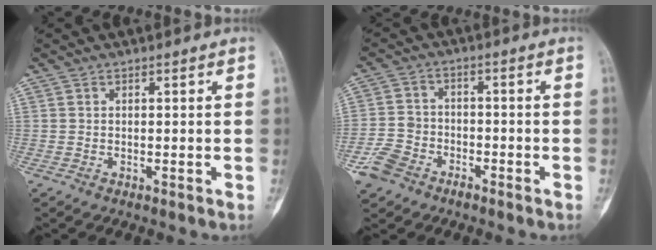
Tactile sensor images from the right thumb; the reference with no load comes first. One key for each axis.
{"total": 7.3, "fx": -4.4, "fy": 5.0, "fz": 2.9, "tx": -0.052, "ty": 0.024, "tz": -0.086}